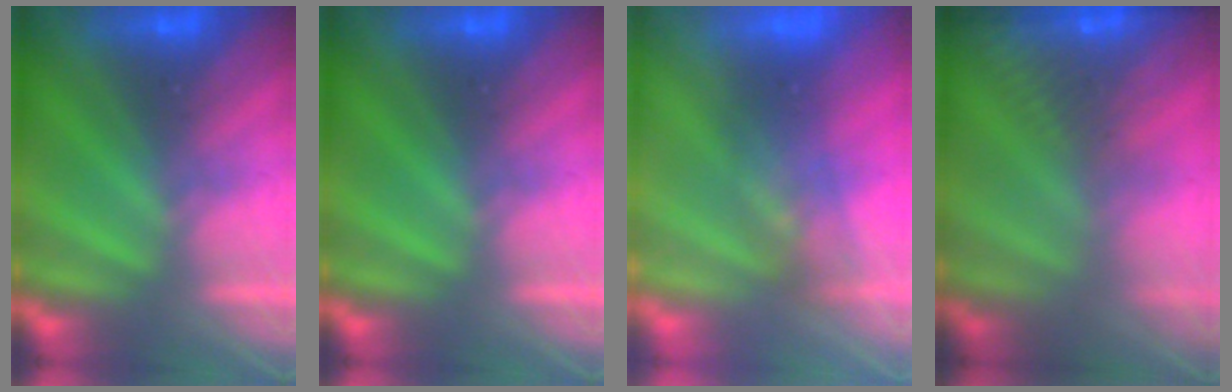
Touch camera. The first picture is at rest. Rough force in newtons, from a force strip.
{"total": 0.0}
{"total": 2.7}
{"total": 8.8}